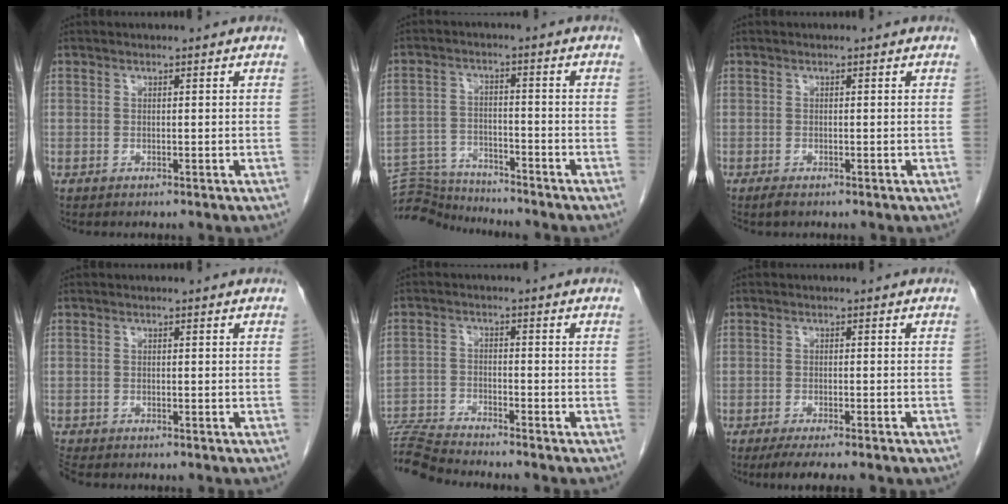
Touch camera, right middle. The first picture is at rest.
{"total": 8.7, "force": [-8.7, 0.7, 0.3], "torque": [-0.006, 0.005, -0.151]}
{"total": 0.9, "force": [-0.7, 0.2, 0.6], "torque": [-0.019, -0.004, -0.013]}
{"total": 1.3, "force": [-1.3, -0.1, 0.1], "torque": [-0.009, -0.008, -0.026]}
{"total": 8.7, "force": [-8.5, -1.1, 1.7], "torque": [-0.029, -0.007, -0.153]}
{"total": 7.3, "force": [-5.6, 1.0, 4.6], "torque": [-0.056, -0.013, -0.078]}